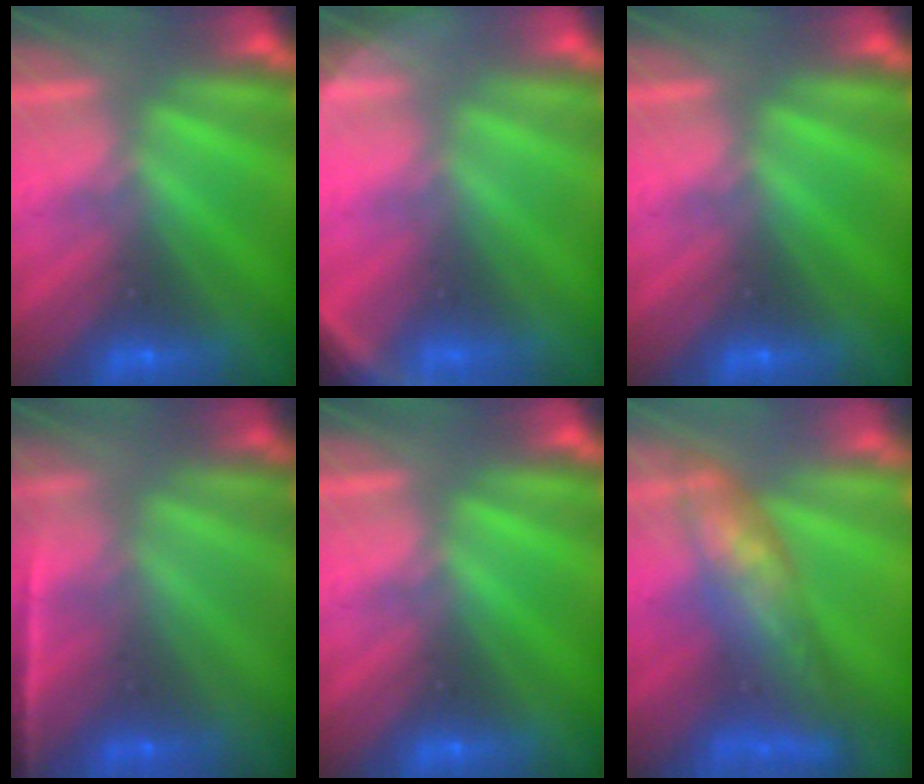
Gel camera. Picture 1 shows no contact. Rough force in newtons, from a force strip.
{"total": 3.3}
{"total": 0.0}
{"total": 1.6}
{"total": 0.0}
{"total": 7.8}